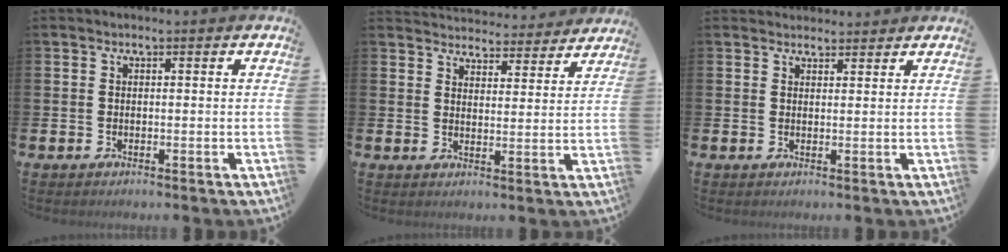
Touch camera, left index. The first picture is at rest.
{"total": 4.6, "force": [4.5, 0.9, -0.2], "torque": [0.000, -0.038, 0.076]}
{"total": 2.0, "force": [1.9, 0.6, -0.1], "torque": [0.011, -0.010, 0.033]}